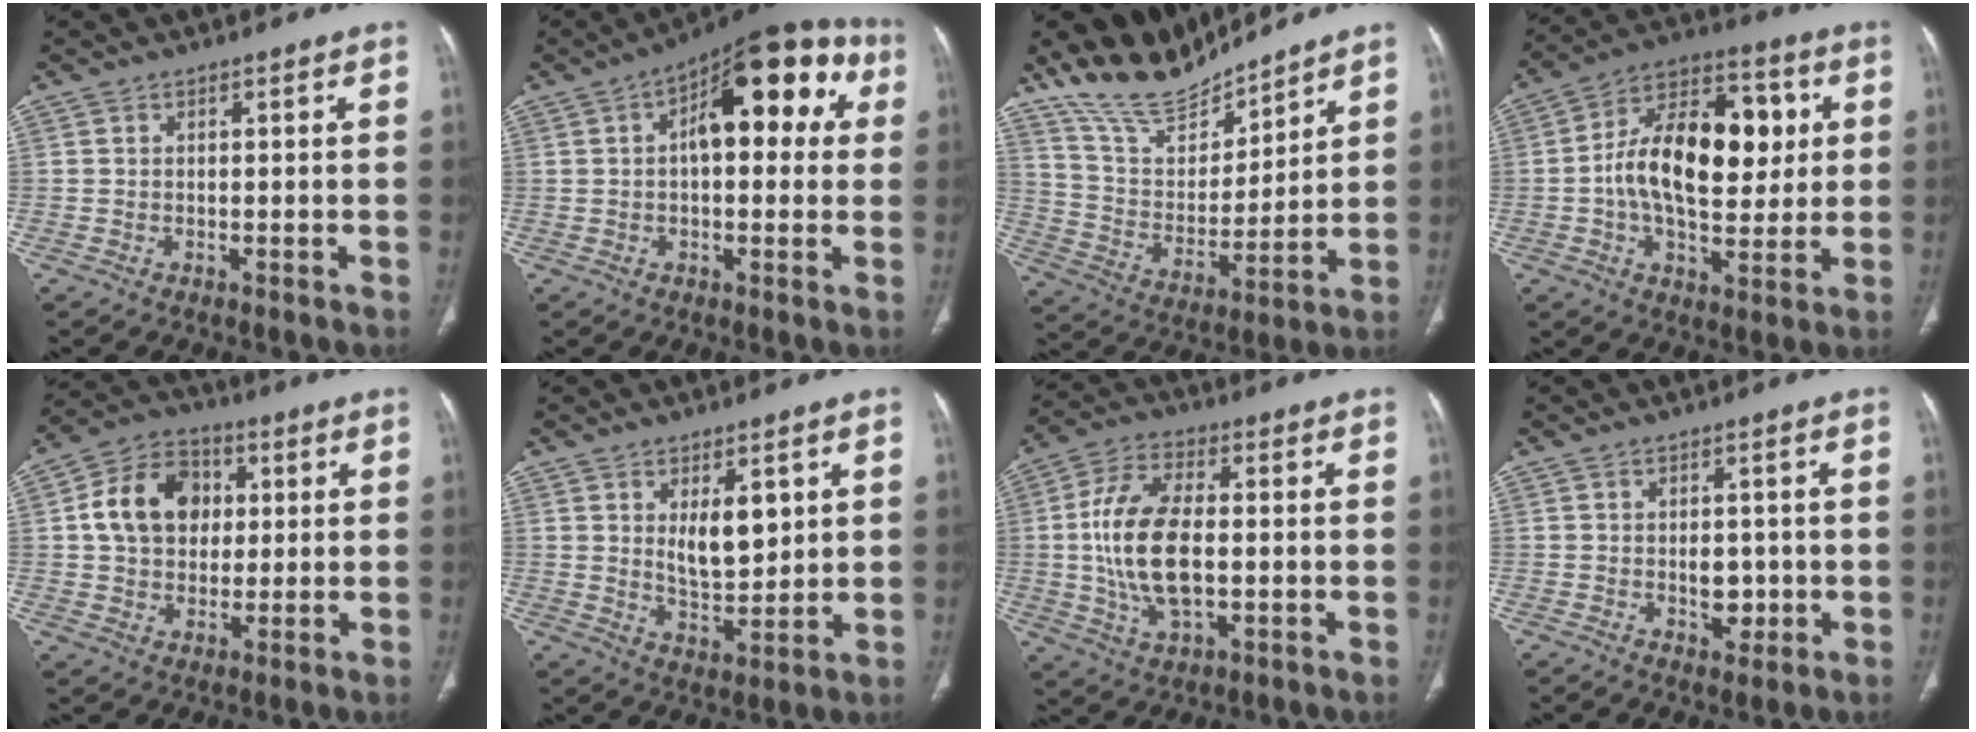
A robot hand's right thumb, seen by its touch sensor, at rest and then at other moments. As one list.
[{"total": 18.1, "force": [4.5, 8.5, 15.3], "torque": [-0.167, 0.034, 0.054]}, {"total": 15.4, "force": [13.8, 4.8, 4.7], "torque": [-0.056, -0.082, 0.269]}, {"total": 20.8, "force": [2.0, 11.7, 17.1], "torque": [-0.251, 0.020, 0.027]}, {"total": 13.4, "force": [2.3, 10.5, 8.0], "torque": [-0.111, 0.011, 0.033]}, {"total": 8.3, "force": [2.6, 4.2, 6.7], "torque": [-0.085, -0.027, 0.053]}, {"total": 15.3, "force": [-0.3, 8.0, 13.0], "torque": [-0.252, 0.007, -0.006]}, {"total": 4.1, "force": [-0.5, 2.8, 2.9], "torque": [-0.024, 0.001, 0.000]}]